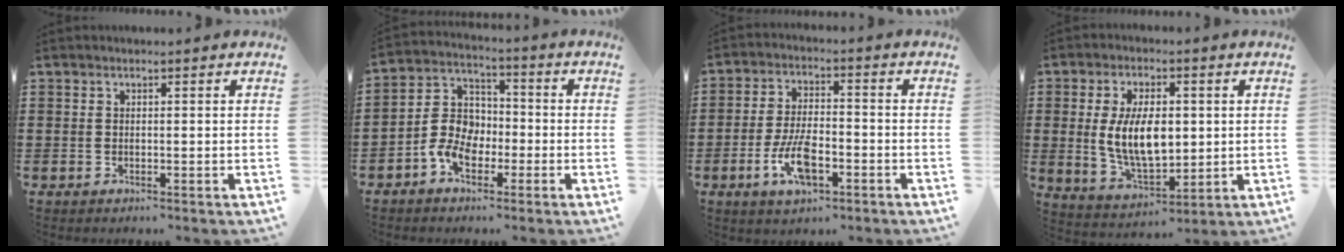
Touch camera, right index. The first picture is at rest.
{"total": 7.4, "force": [-3.0, 5.3, 4.2], "torque": [-0.117, 0.006, -0.064]}
{"total": 8.1, "force": [-3.3, 3.3, 6.7], "torque": [-0.149, -0.008, -0.061]}
{"total": 9.9, "force": [0.9, 5.3, 8.3], "torque": [-0.162, 0.000, 0.012]}